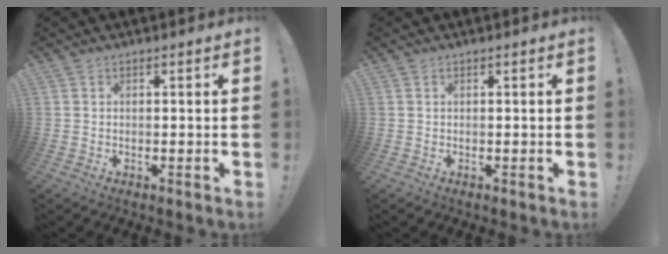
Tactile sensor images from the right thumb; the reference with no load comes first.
{"total": 0.0}